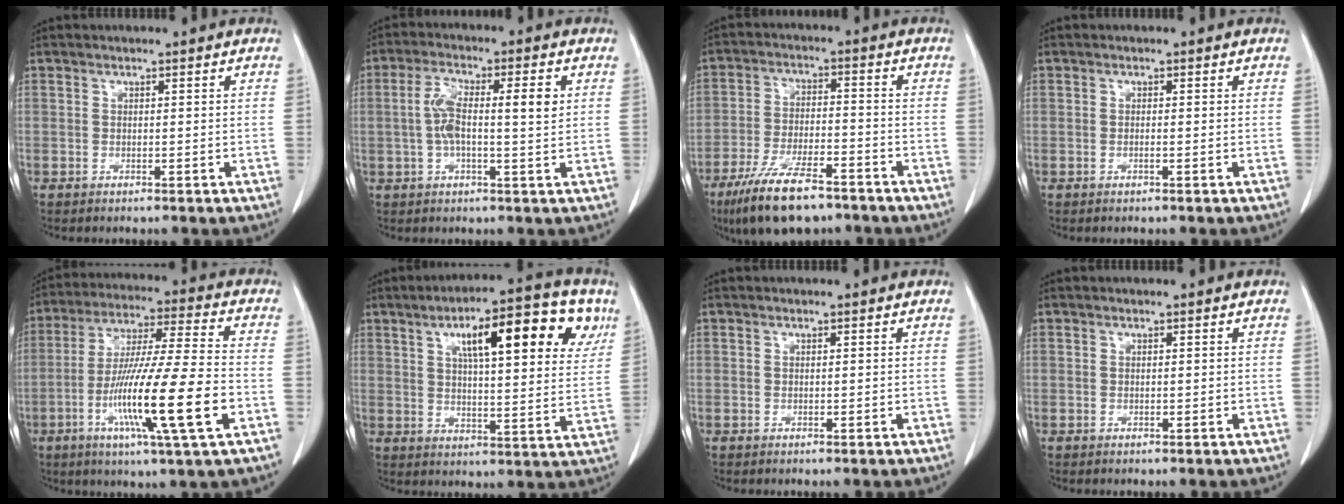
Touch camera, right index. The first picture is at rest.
{"total": 9.0, "force": [1.0, 2.4, 8.6], "torque": [-0.168, 0.023, 0.016]}
{"total": 13.6, "force": [-9.6, 4.0, 8.8], "torque": [-0.170, -0.018, -0.168]}
{"total": 0.9, "force": [-0.3, 0.3, 0.8], "torque": [-0.020, 0.002, -0.003]}
{"total": 18.8, "force": [-6.0, 0.4, 17.9], "torque": [-0.332, -0.023, -0.107]}
{"total": 18.6, "force": [8.5, 5.1, 15.8], "torque": [-0.229, 0.030, 0.122]}
{"total": 0.0}
{"total": 0.0}